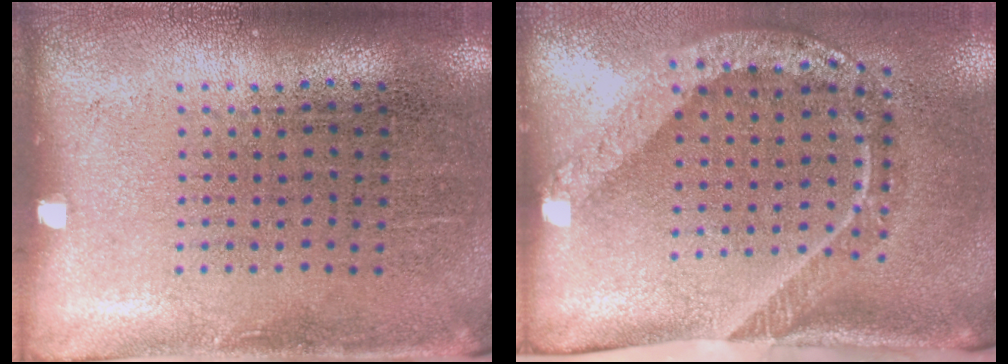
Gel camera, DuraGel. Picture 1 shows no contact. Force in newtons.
{"total": 2.3, "press": 1.5, "slide": 1.7}